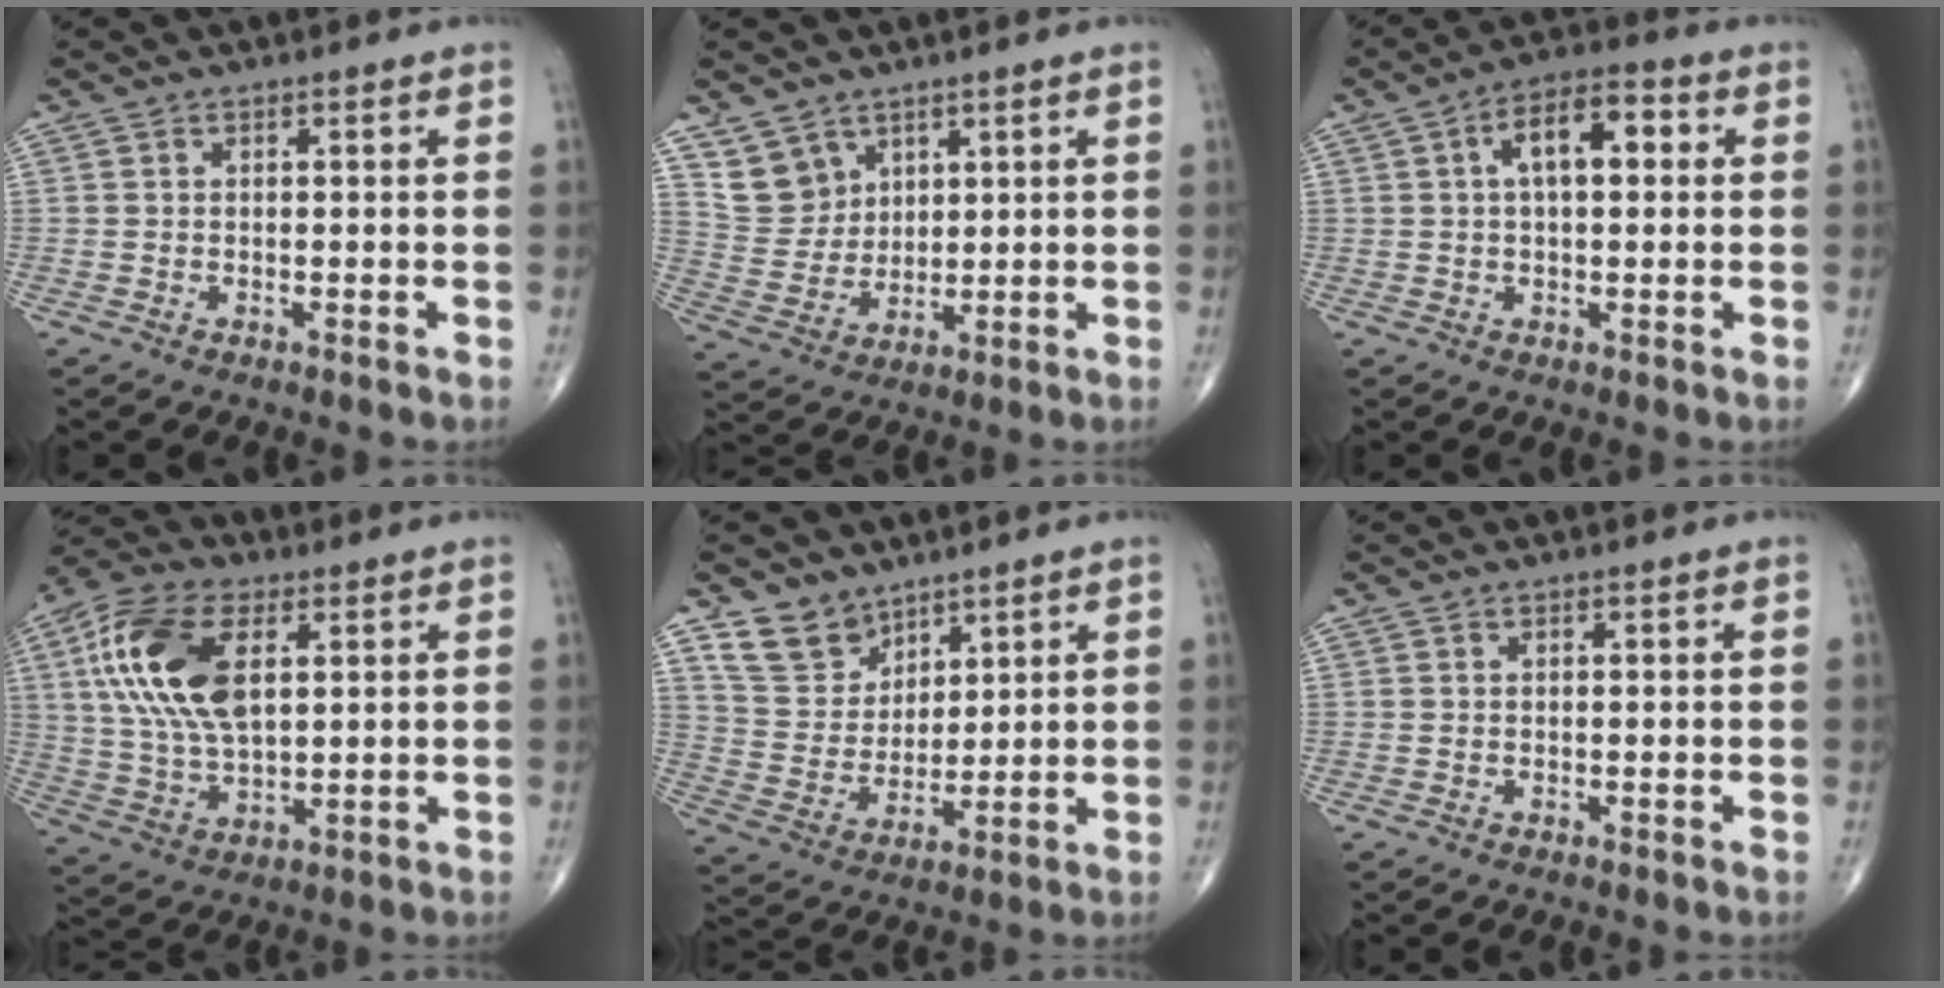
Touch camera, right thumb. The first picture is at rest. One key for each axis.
{"total": 7.3, "fx": 4.9, "fy": 5.3, "fz": 1.2, "tx": 0.007, "ty": -0.039, "tz": 0.106}
{"total": 8.9, "fx": 1.9, "fy": 4.4, "fz": 7.6, "tx": -0.113, "ty": 0.023, "tz": 0.021}
{"total": 17.4, "fx": 4.9, "fy": 9.0, "fz": 14.0, "tx": -0.278, "ty": 0.000, "tz": 0.089}
{"total": 9.1, "fx": 6.7, "fy": 5.8, "fz": 2.1, "tx": -0.014, "ty": -0.046, "tz": 0.141}
{"total": 0.0}